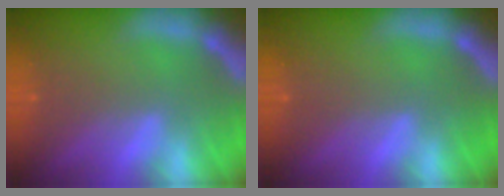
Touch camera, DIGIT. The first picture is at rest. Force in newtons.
{"total": 0.0}